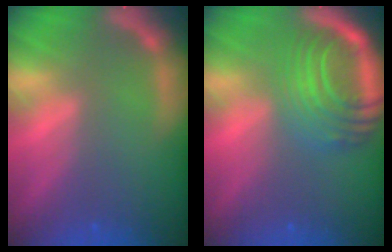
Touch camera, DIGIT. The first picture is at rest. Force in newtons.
{"total": 10.1}